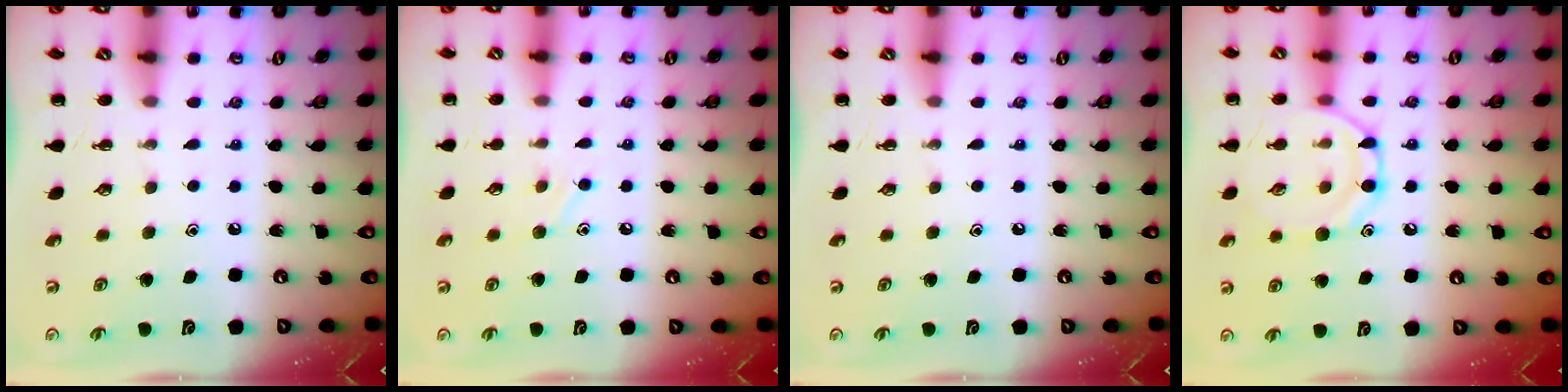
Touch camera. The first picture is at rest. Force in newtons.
{"total": 7.0, "press": 6.7, "slide": 2.0}
{"total": 0.0}
{"total": 11.4, "press": 11.3, "slide": 0.8}